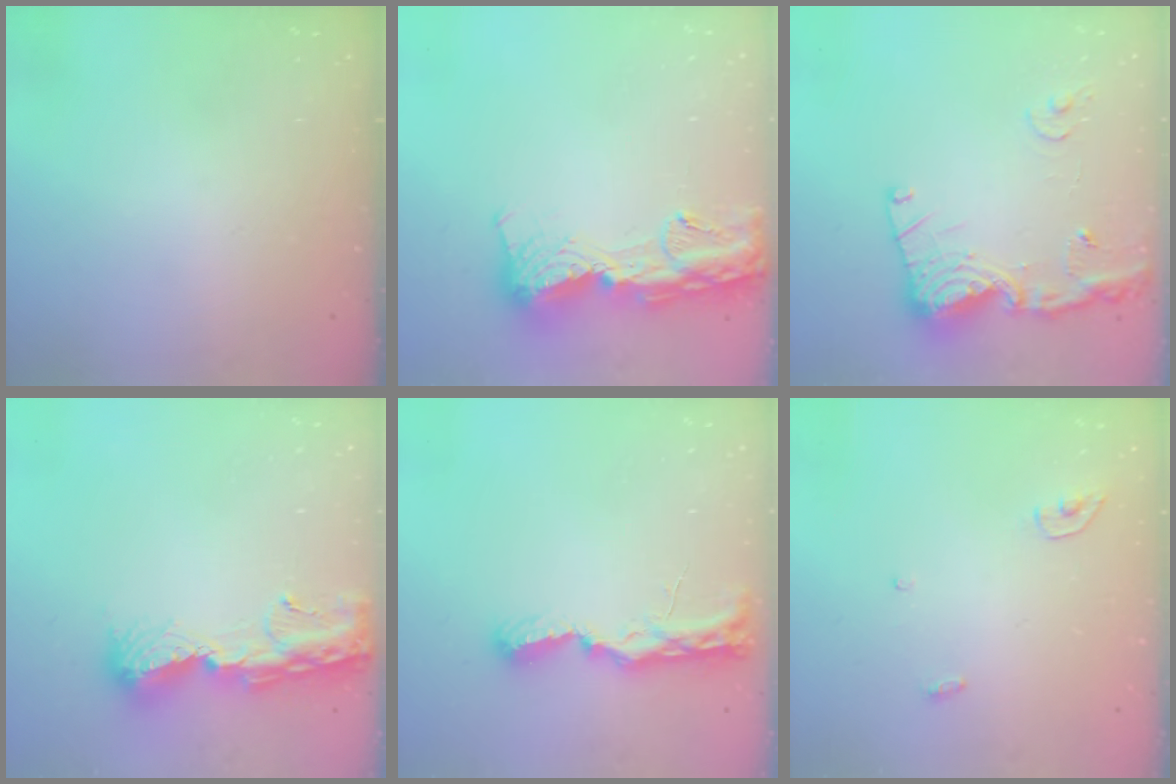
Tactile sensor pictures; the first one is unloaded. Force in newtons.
{"total": 15.6, "press": 15.5, "slide": 1.6}
{"total": 15.8, "press": 15.7, "slide": 1.8}
{"total": 12.9, "press": 12.9, "slide": 1.3}
{"total": 7.7, "press": 7.7, "slide": 0.5}
{"total": 3.4, "press": 3.4, "slide": 0.3}